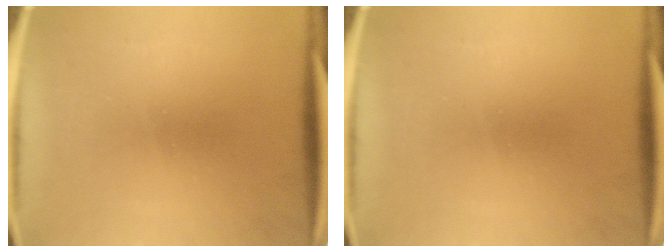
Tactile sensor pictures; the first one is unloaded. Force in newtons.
{"total": 0.0}